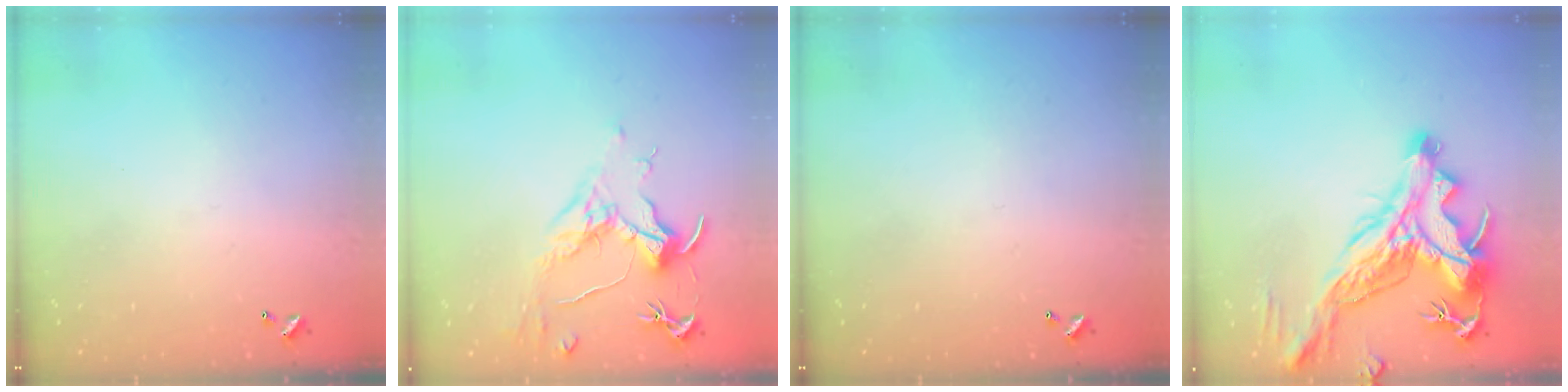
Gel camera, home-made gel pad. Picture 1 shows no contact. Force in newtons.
{"total": 1.6, "press": 1.4, "slide": 0.7}
{"total": 0.0}
{"total": 9.1, "press": 8.9, "slide": 2.0}